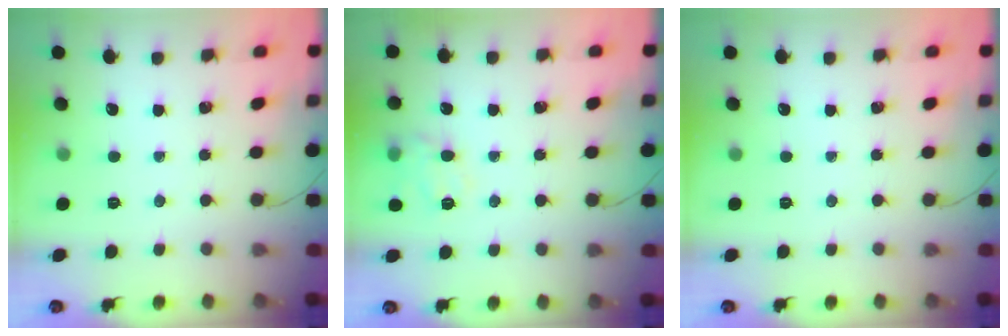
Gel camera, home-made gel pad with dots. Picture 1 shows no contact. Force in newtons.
{"total": 11.0, "press": 10.9, "slide": 1.4}
{"total": 0.0}